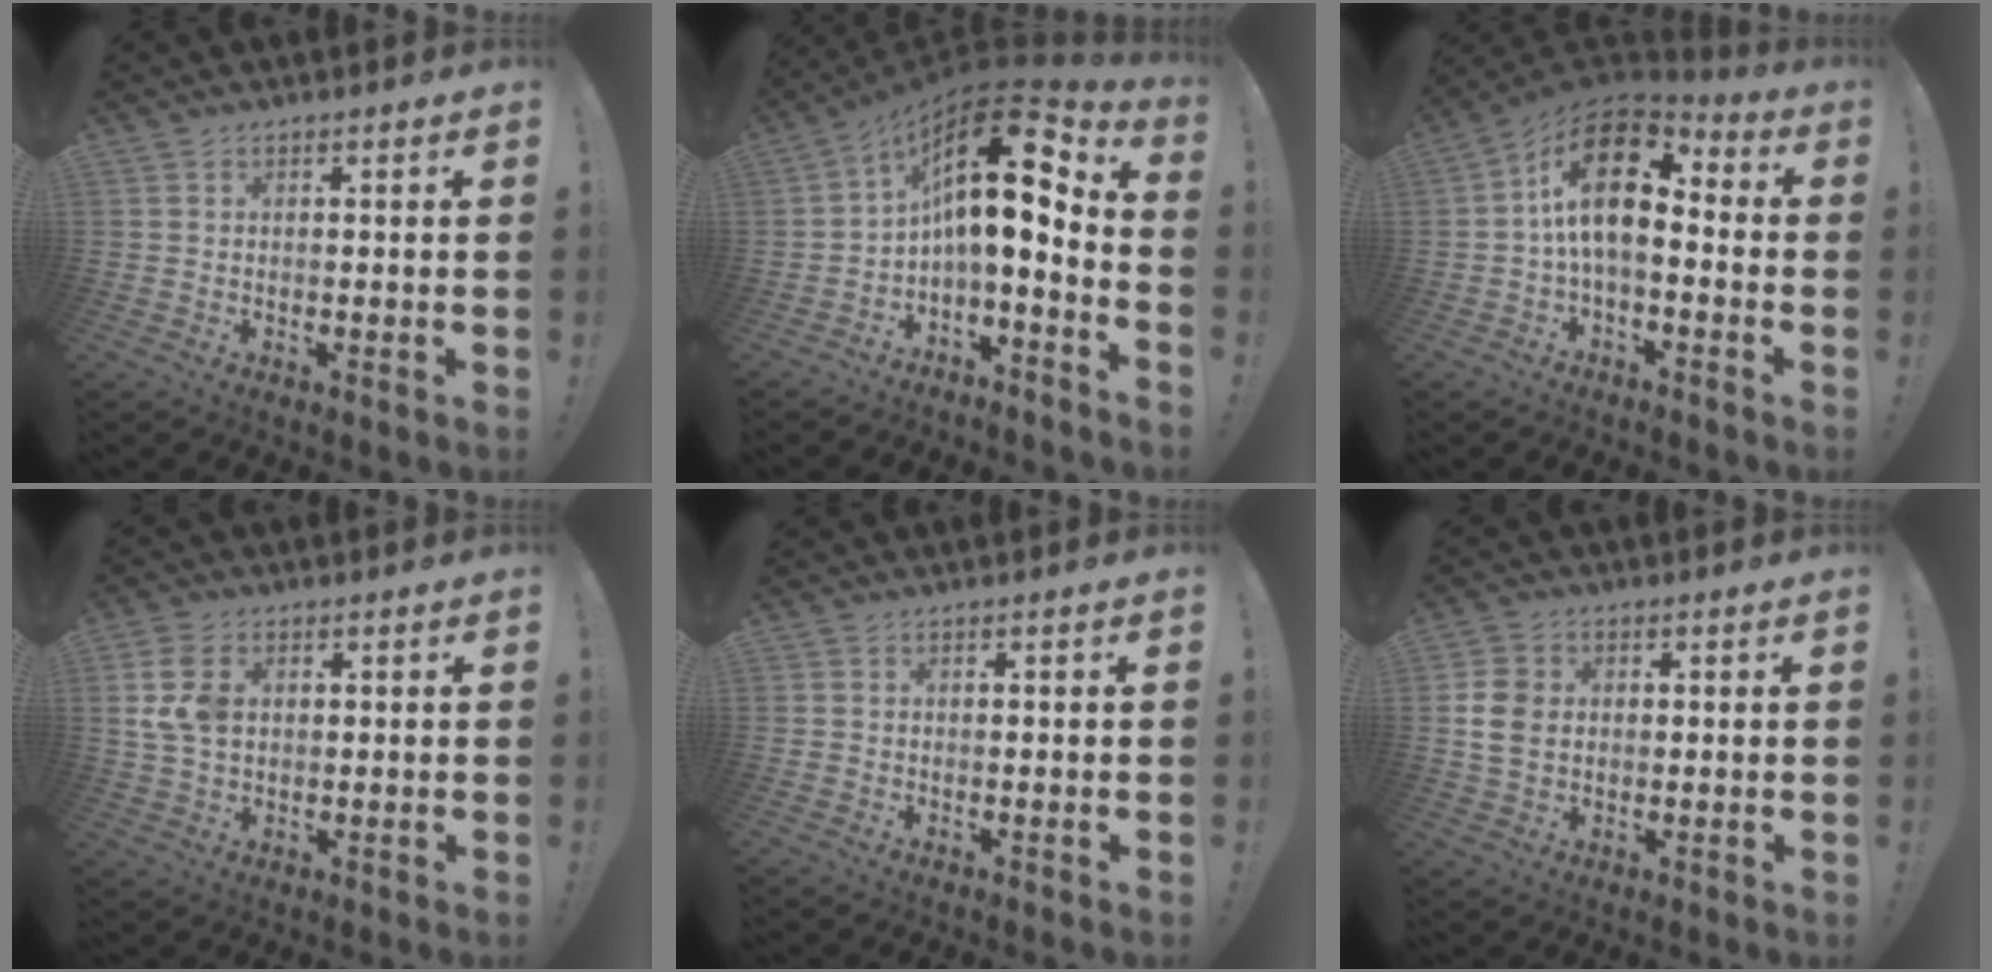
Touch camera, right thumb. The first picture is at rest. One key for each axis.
{"total": 16.1, "fx": 4.7, "fy": 5.4, "fz": 14.5, "tx": -0.246, "ty": -0.035, "tz": 0.078}
{"total": 16.0, "fx": 3.4, "fy": 8.2, "fz": 13.3, "tx": -0.238, "ty": -0.012, "tz": 0.059}
{"total": 12.3, "fx": 2.6, "fy": 8.9, "fz": 8.1, "tx": -0.163, "ty": -0.003, "tz": 0.051}
{"total": 0.7, "fx": -0.3, "fy": 0.7, "fz": 0.0, "tx": 0.000, "ty": 0.003, "tz": -0.006}
{"total": 8.3, "fx": 0.7, "fy": 6.7, "fz": 5.0, "tx": -0.104, "ty": 0.008, "tz": 0.015}